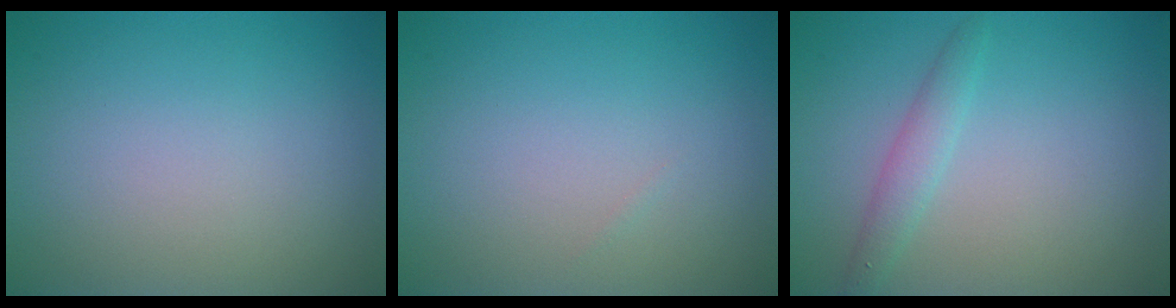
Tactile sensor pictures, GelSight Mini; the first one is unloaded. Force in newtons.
{"total": 0.0}
{"total": 1.8, "press": 1.8, "slide": 0.0}